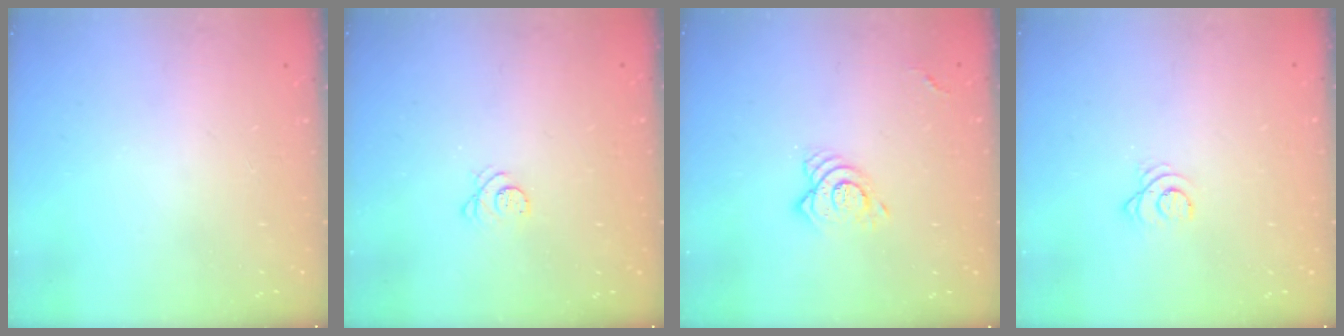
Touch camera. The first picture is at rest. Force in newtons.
{"total": 3.1, "press": 3.1, "slide": 0.4}
{"total": 8.3, "press": 8.3, "slide": 0.8}
{"total": 2.3, "press": 2.3, "slide": 0.3}